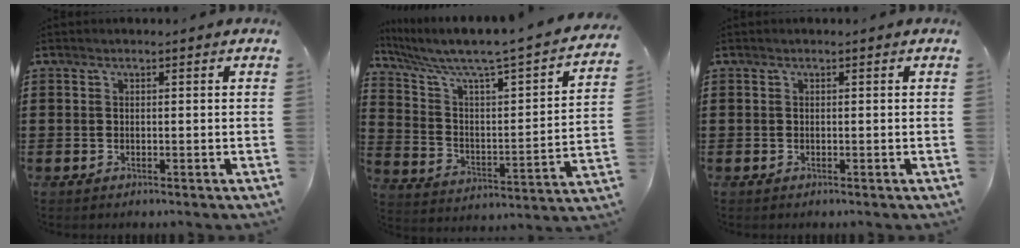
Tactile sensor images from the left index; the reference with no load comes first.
{"total": 4.8, "force": [3.9, 0.6, 2.7], "torque": [-0.076, -0.046, 0.058]}
{"total": 0.0}